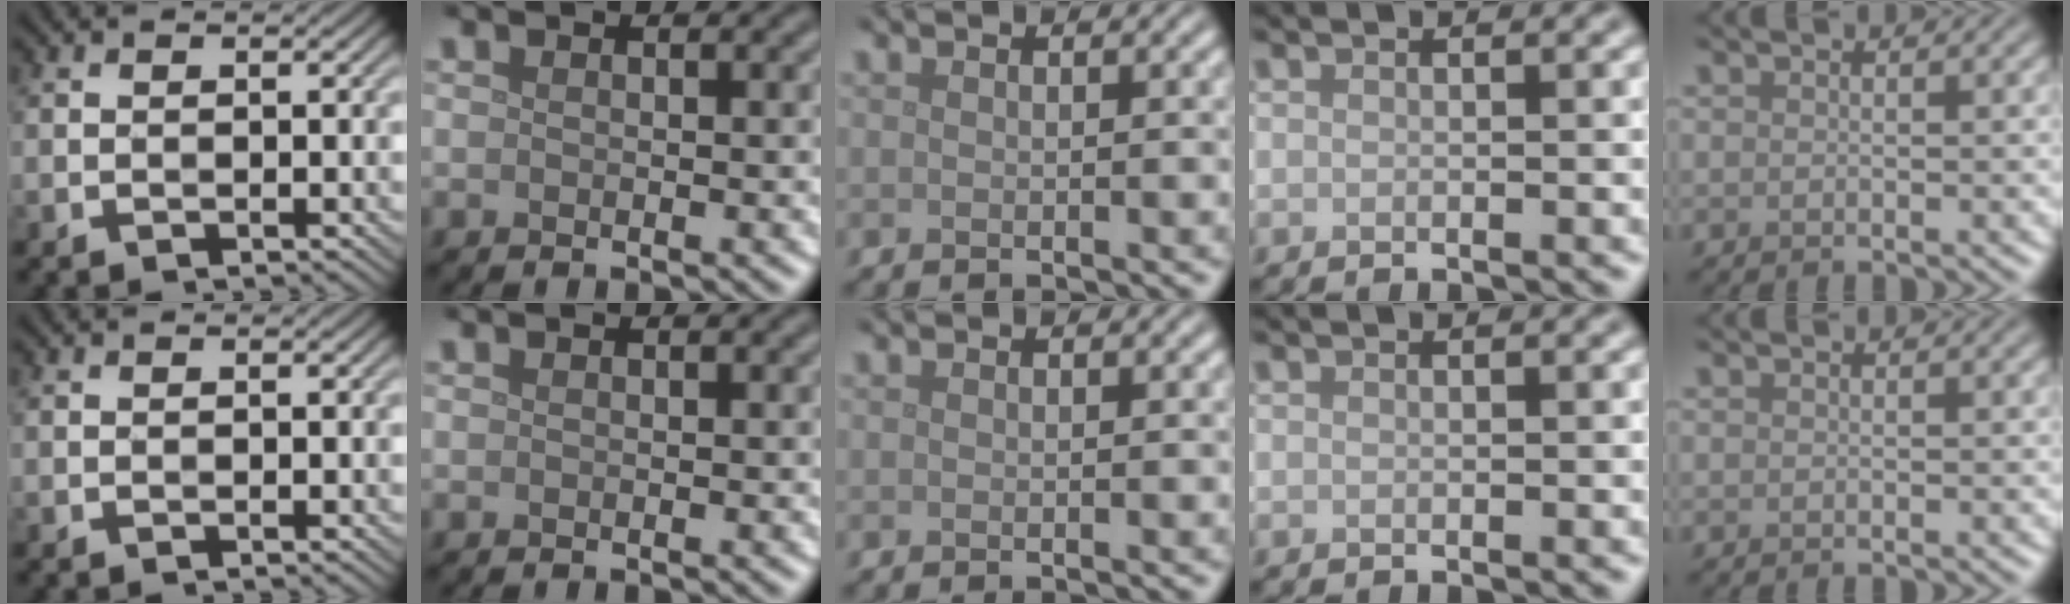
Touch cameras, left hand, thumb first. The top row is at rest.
{}